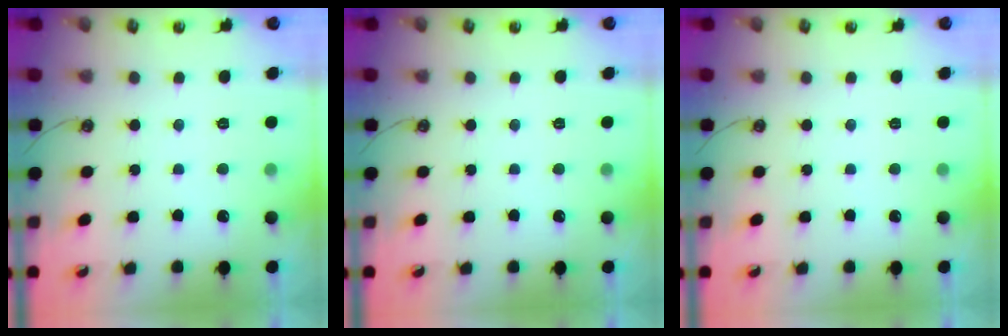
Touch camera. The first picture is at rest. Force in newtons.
{"total": 0.0}
{"total": 0.0}